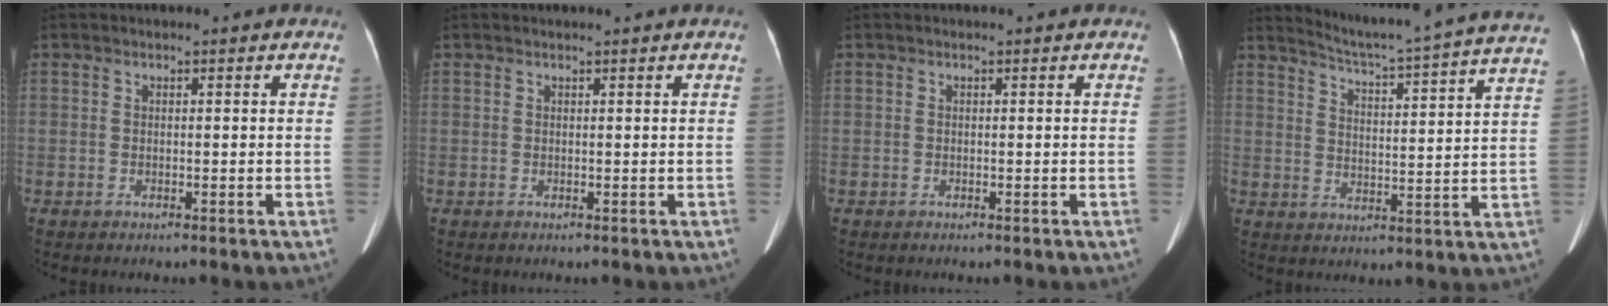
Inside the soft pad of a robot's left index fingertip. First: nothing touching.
{"total": 0.6, "force": [0.5, -0.1, 0.3], "torque": [-0.007, 0.001, 0.016]}
{"total": 0.0}
{"total": 20.8, "force": [19.2, -1.8, 7.7], "torque": [-0.130, -0.067, 0.242]}